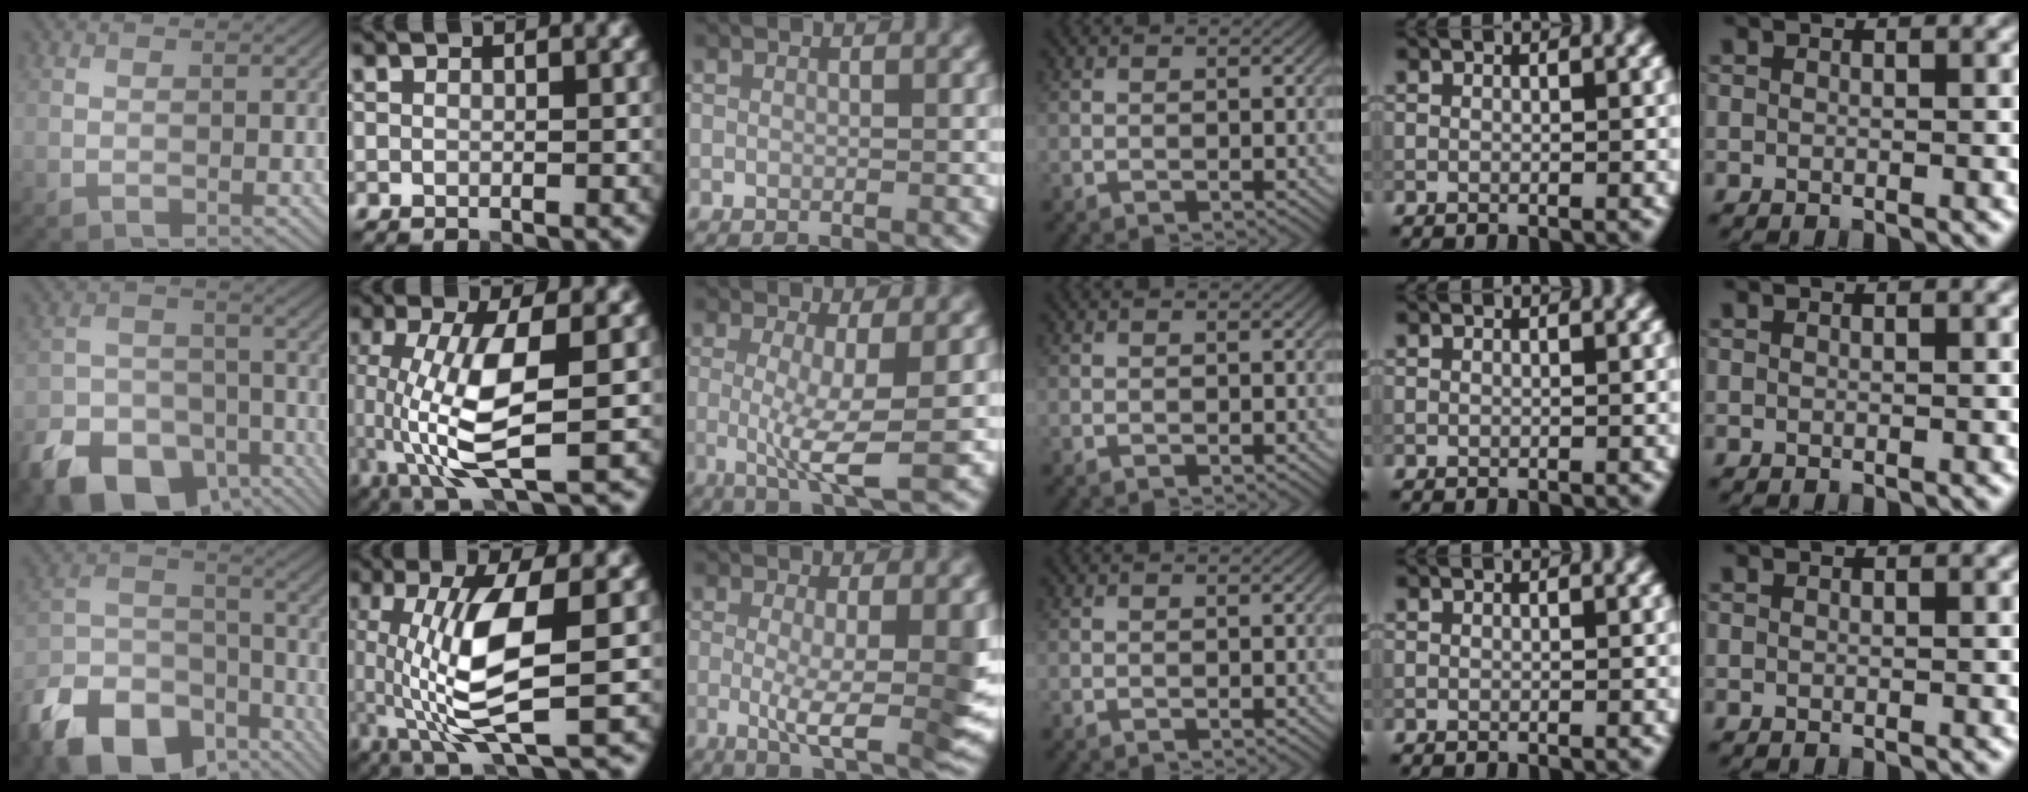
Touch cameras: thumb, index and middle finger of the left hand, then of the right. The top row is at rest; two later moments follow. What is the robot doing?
{"motion": "lift_and_place", "object": "calculator"}